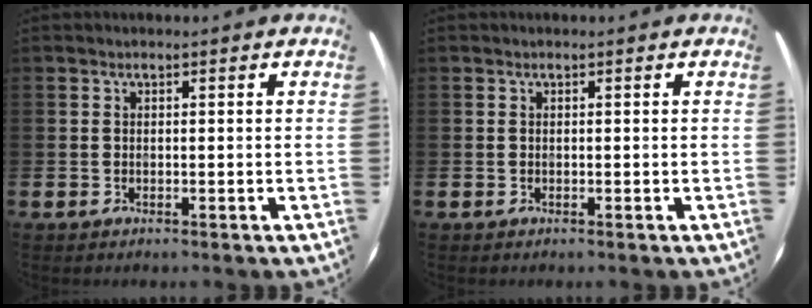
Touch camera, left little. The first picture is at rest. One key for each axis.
{"total": 0.0}